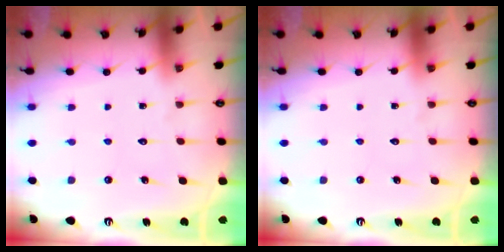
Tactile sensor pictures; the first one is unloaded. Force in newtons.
{"total": 0.0}